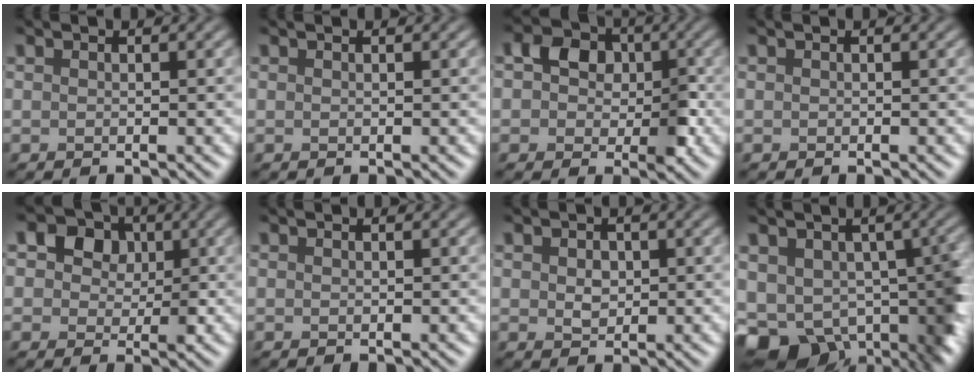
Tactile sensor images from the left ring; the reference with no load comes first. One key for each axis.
{"total": 0.0}
{"total": 4.4, "fx": -0.5, "fy": 3.6, "fz": 2.6, "tx": -0.032, "ty": -0.002, "tz": -0.030}
{"total": 0.0}
{"total": 8.8, "fx": 3.3, "fy": 6.7, "fz": 4.6, "tx": -0.071, "ty": 0.017, "tz": 0.022}
{"total": 0.0}
{"total": 1.4, "fx": -0.1, "fy": 1.1, "fz": 0.9, "tx": -0.017, "ty": -0.007, "tz": -0.007}
{"total": 11.9, "fx": -5.5, "fy": 7.1, "fz": 7.8, "tx": -0.108, "ty": -0.014, "tz": -0.069}